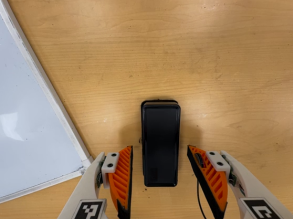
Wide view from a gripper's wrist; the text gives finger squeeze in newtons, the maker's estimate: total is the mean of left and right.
{"total": 0.0}